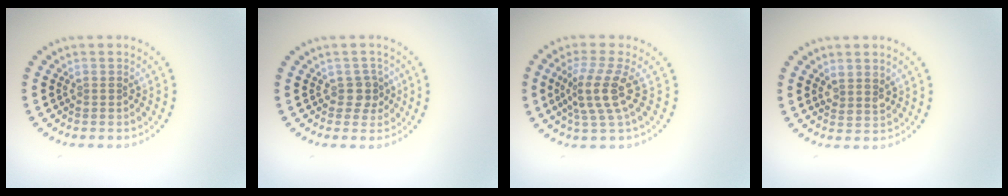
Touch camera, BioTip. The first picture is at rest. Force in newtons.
{"total": 1.8, "press": 1.5, "slide": 0.9}
{"total": 3.7, "press": 2.9, "slide": 2.3}
{"total": 1.7, "press": 1.5, "slide": 0.9}